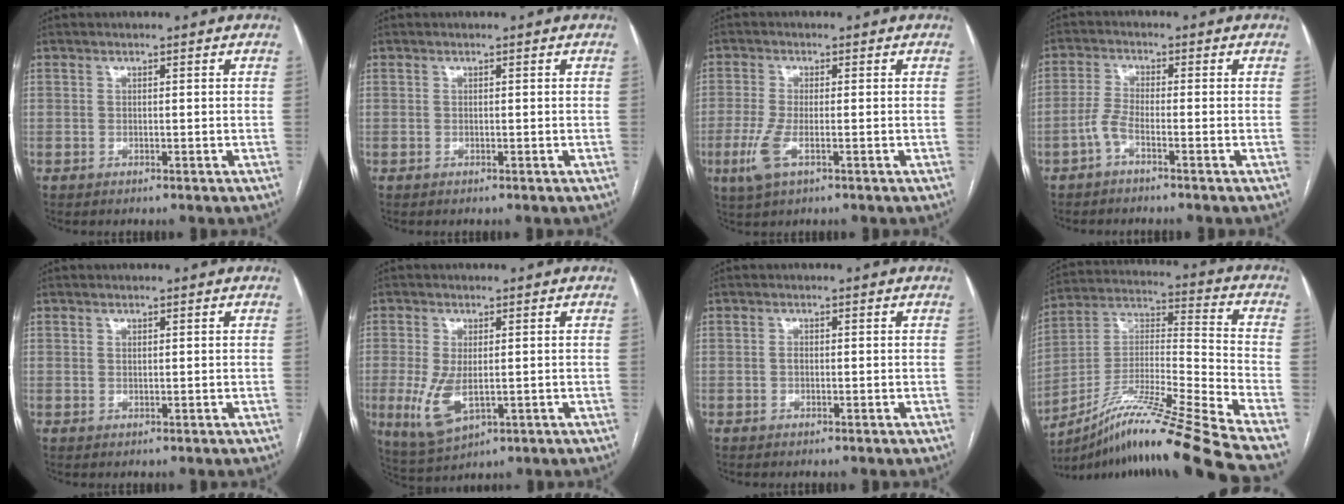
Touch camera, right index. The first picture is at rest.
{"total": 0.0}
{"total": 4.9, "force": [-1.9, 1.2, 4.3], "torque": [-0.109, -0.014, -0.036]}
{"total": 2.9, "force": [-1.8, 0.2, 2.2], "torque": [-0.053, 0.005, -0.042]}
{"total": 0.5, "force": [0.2, 0.3, 0.3], "torque": [-0.006, -0.001, 0.004]}
{"total": 7.0, "force": [-1.1, 3.1, 6.2], "torque": [-0.136, -0.021, -0.006]}
{"total": 0.8, "force": [-0.1, 0.5, 0.6], "torque": [-0.012, 0.002, -0.003]}
{"total": 22.7, "force": [-17.6, -2.3, 14.1], "torque": [-0.240, -0.012, -0.314]}